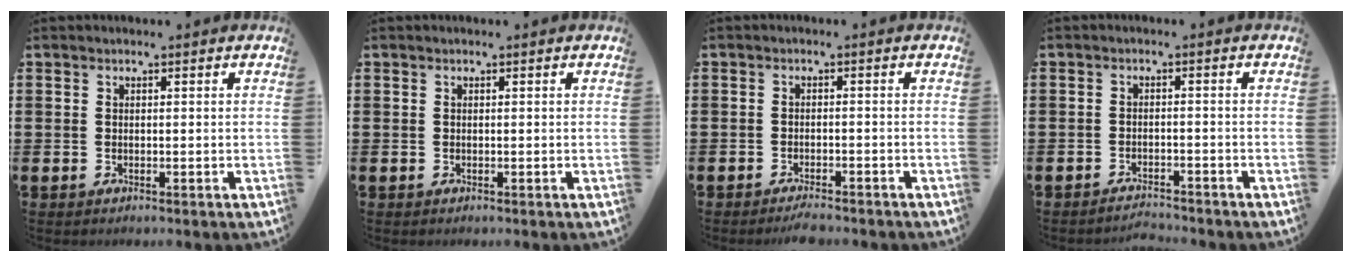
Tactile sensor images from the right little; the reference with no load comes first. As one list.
[{"total": 0.0}, {"total": 1.7, "force": [-1.6, 0.1, 0.5], "torque": [-0.011, 0.002, -0.032]}, {"total": 2.0, "force": [-2.0, 0.0, -0.1], "torque": [-0.005, 0.003, -0.042]}]